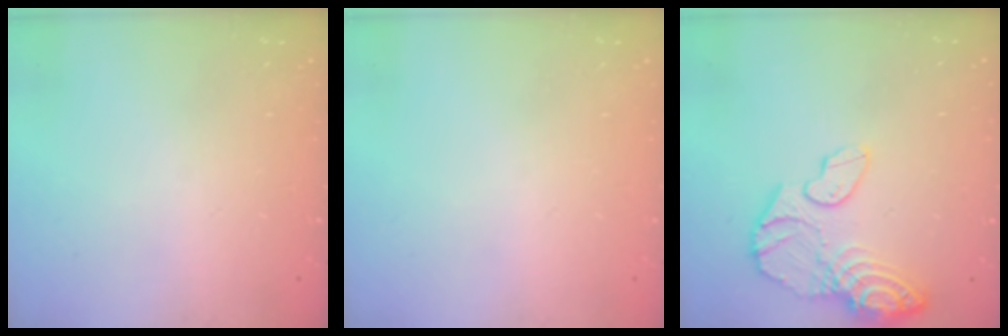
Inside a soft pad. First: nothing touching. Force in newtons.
{"total": 0.0}
{"total": 13.7, "press": 13.5, "slide": 2.0}